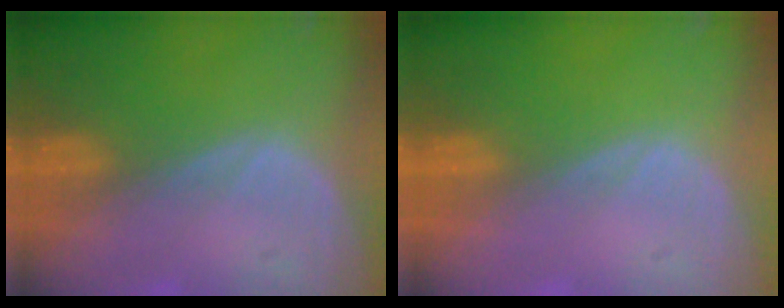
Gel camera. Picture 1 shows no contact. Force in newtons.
{"total": 0.0}